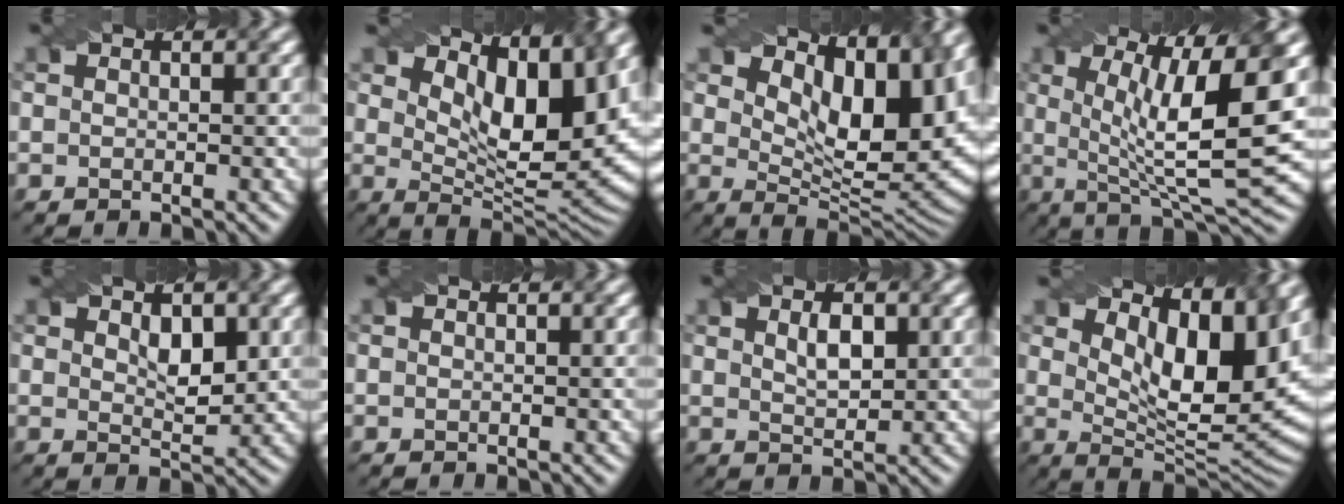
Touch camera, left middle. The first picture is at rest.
{"total": 10.5, "force": [4.6, 4.1, 8.5], "torque": [-0.137, -0.004, 0.081]}
{"total": 12.1, "force": [5.4, 5.2, 9.5], "torque": [-0.143, 0.004, 0.092]}
{"total": 10.9, "force": [1.7, 2.7, 10.5], "torque": [-0.170, 0.000, 0.031]}
{"total": 3.0, "force": [1.2, 1.5, 2.3], "torque": [-0.036, -0.002, 0.024]}
{"total": 0.0}
{"total": 2.3, "force": [0.9, 1.0, 1.9], "torque": [-0.036, 0.000, 0.020]}
{"total": 10.9, "force": [4.6, 4.1, 9.0], "torque": [-0.136, -0.006, 0.077]}